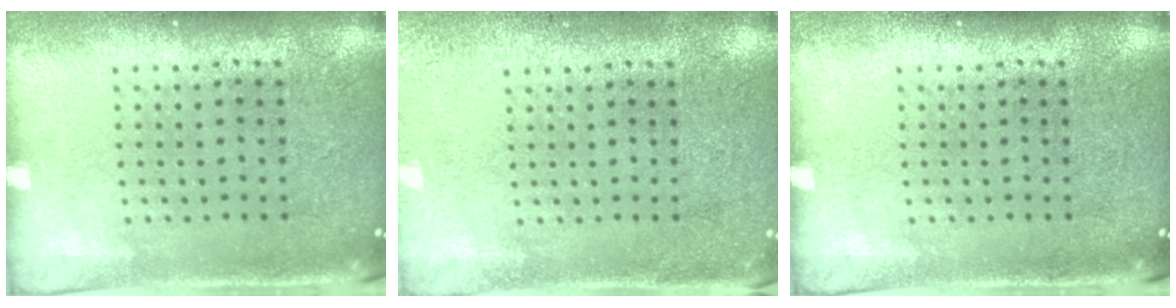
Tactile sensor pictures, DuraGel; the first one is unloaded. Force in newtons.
{"total": 1.9, "press": 1.9, "slide": 0.2}
{"total": 0.0}